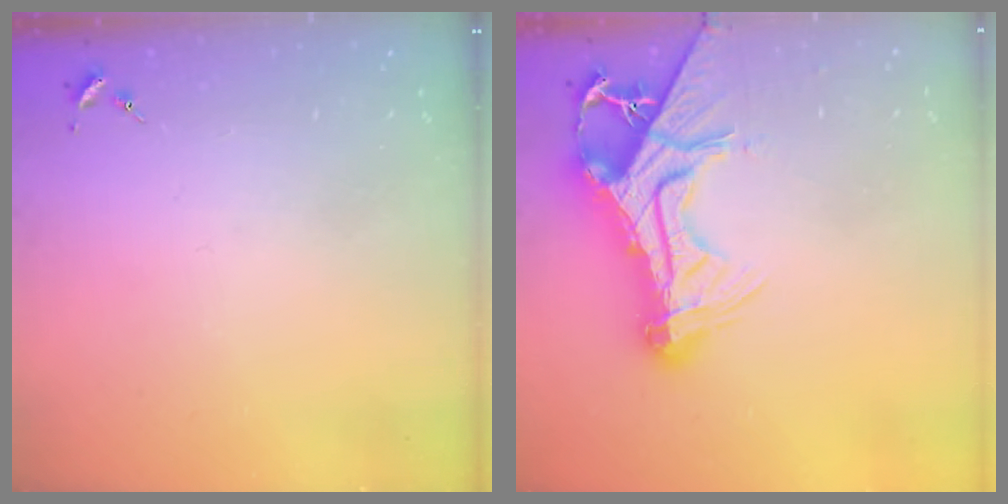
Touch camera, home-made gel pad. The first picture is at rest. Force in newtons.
{"total": 19.7, "press": 19.6, "slide": 1.8}